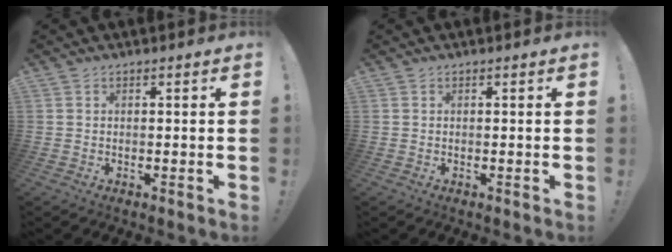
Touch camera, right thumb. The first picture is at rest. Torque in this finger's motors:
{"motor_torque": [0.00, 0.00, 0.00, 0.00, 0.00]}